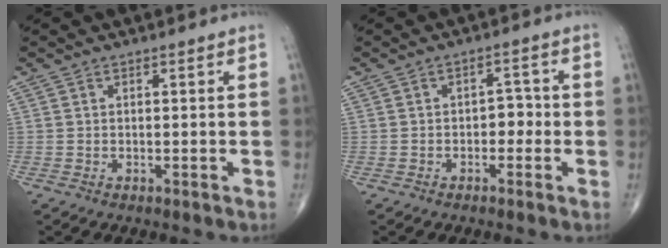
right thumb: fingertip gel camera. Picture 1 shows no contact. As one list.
[{"total": 3.0, "force": [-0.8, 2.1, 1.9], "torque": [-0.002, 0.014, -0.020]}]